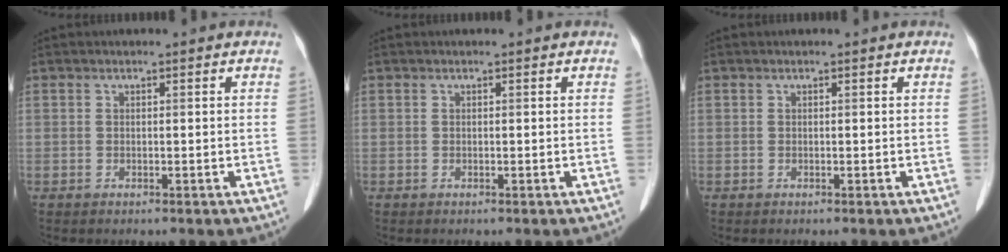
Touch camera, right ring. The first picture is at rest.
{"total": 0.0}
{"total": 0.0}